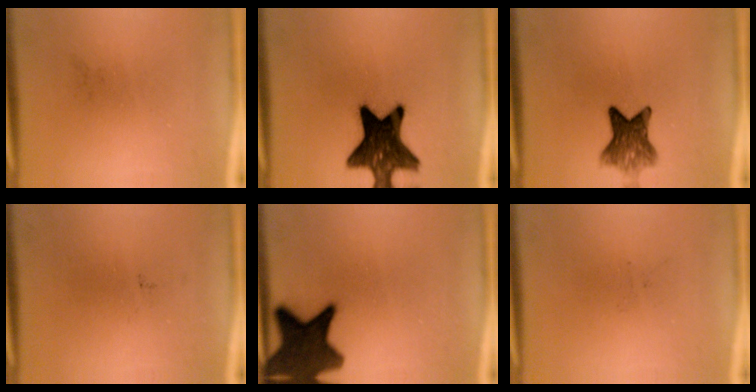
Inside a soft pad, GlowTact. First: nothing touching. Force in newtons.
{"total": 16.4}
{"total": 6.5}
{"total": 0.0}
{"total": 15.7}
{"total": 0.0}